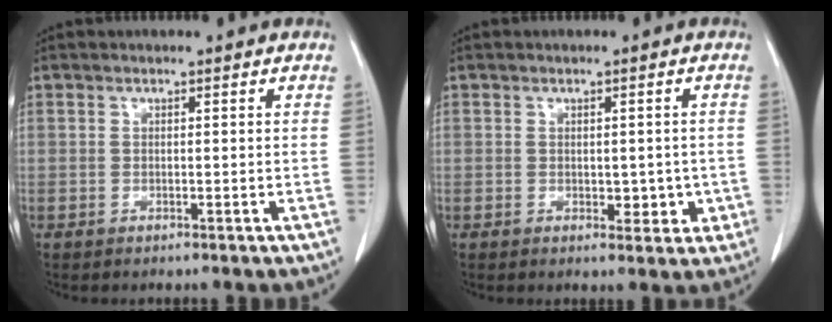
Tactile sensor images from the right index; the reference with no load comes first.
{"total": 3.4, "force": [-0.4, 2.2, 2.6], "torque": [-0.021, 0.005, 0.007]}